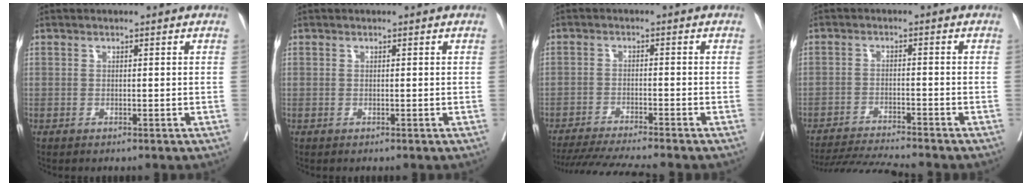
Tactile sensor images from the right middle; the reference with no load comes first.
{"total": 0.0}
{"total": 10.4, "force": [-9.4, -0.9, 4.3], "torque": [-0.056, -0.017, -0.154]}
{"total": 8.8, "force": [-8.4, -1.2, 2.4], "torque": [-0.033, -0.011, -0.142]}